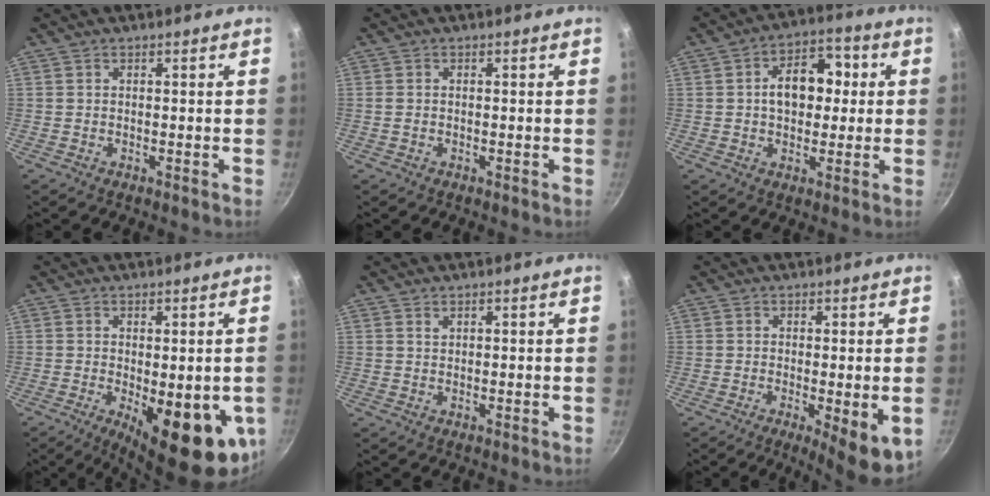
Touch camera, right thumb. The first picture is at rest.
{"total": 1.0, "force": [-0.2, 0.7, 0.7], "torque": [-0.020, 0.003, -0.001]}
{"total": 10.8, "force": [1.2, 7.2, 7.9], "torque": [-0.090, 0.022, 0.012]}
{"total": 18.0, "force": [-5.9, 7.2, 15.5], "torque": [-0.161, -0.017, -0.062]}
{"total": 0.6, "force": [0.5, 0.3, 0.3], "torque": [-0.001, -0.004, 0.009]}
{"total": 8.3, "force": [-2.9, 2.1, 7.5], "torque": [-0.105, -0.020, -0.041]}